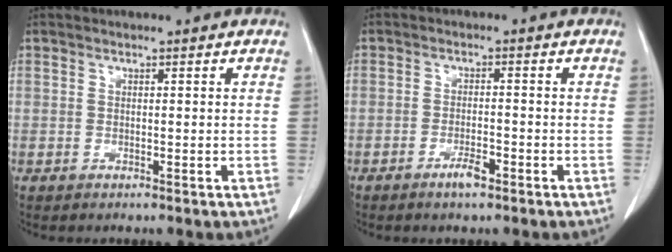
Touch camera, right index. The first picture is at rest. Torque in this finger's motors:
{"motor_torque": [0.20, -0.05, 0.08, 0.04]}